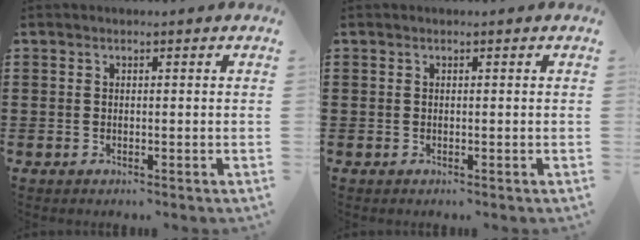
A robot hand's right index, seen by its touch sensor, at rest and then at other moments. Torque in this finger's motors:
{"motor_torque": [0.02, 2.12, 0.00, 0.00]}